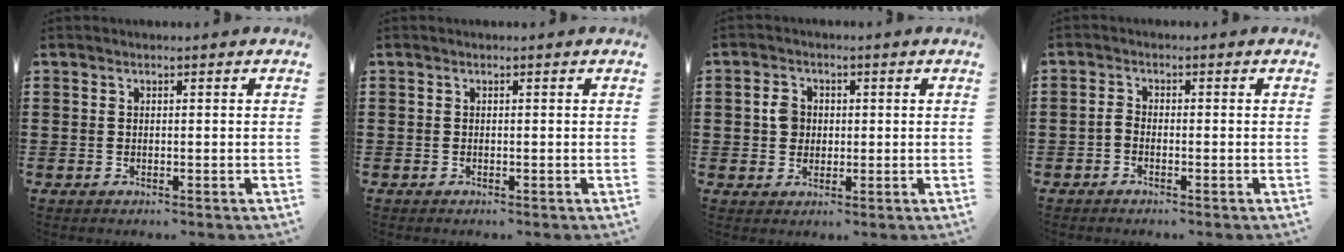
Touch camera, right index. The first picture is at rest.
{"total": 0.0}
{"total": 3.3, "force": [0.1, 2.8, 1.7], "torque": [-0.042, 0.012, 0.001]}
{"total": 1.3, "force": [-0.9, 0.5, 0.7], "torque": [-0.024, -0.004, -0.020]}